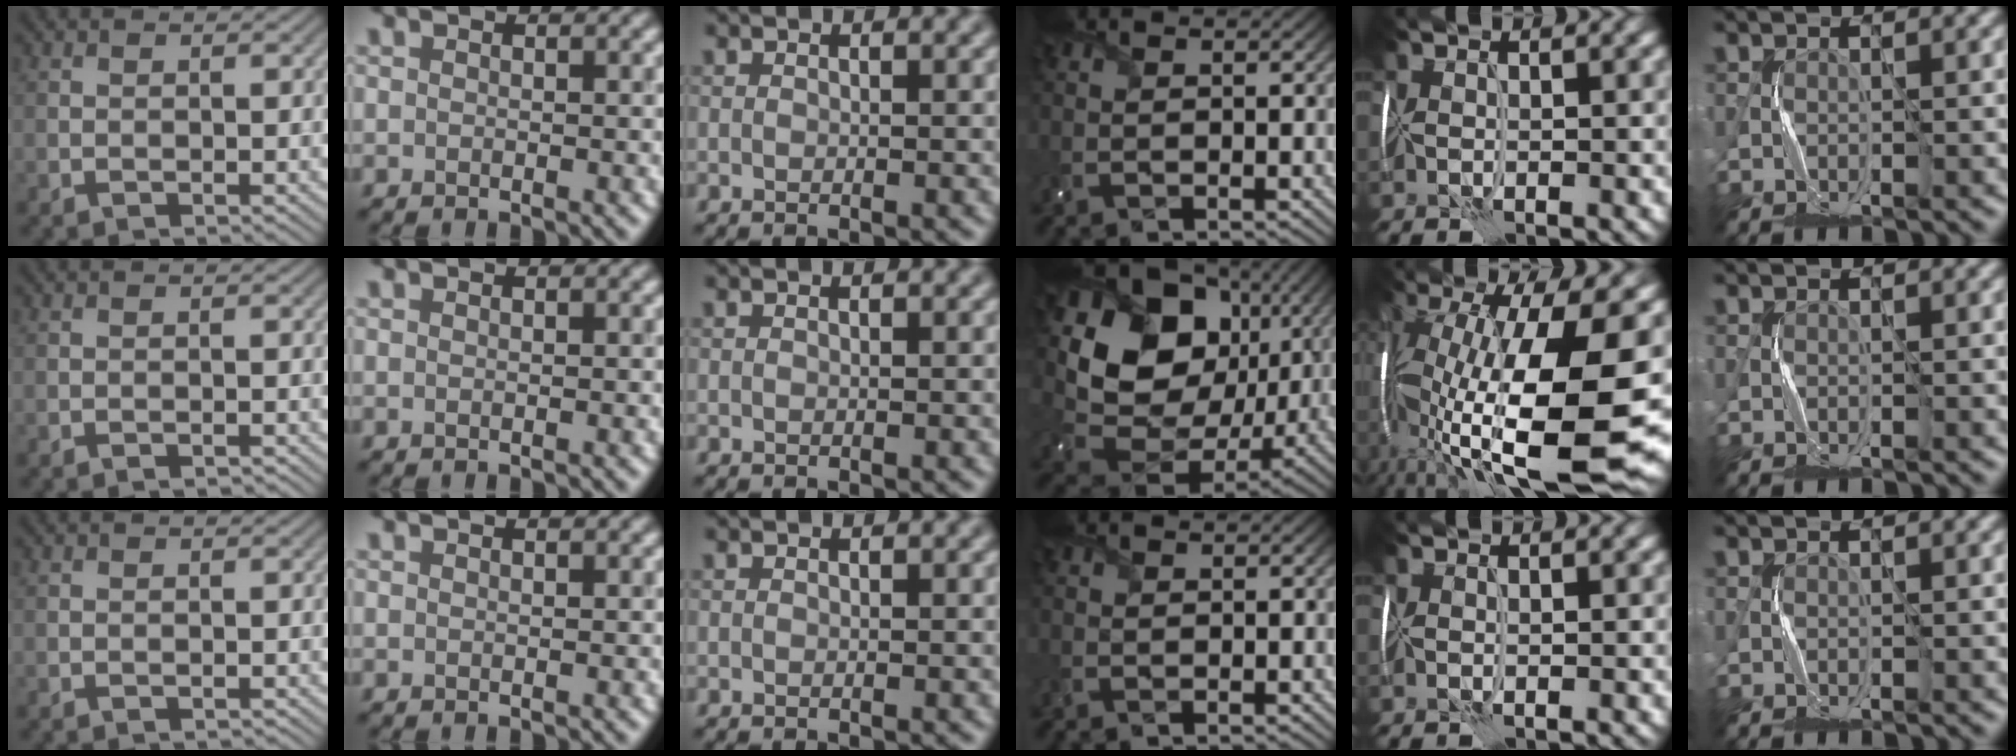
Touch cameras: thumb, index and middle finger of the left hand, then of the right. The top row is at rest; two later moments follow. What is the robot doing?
{"motion": "wrap", "object": "cellophane"}